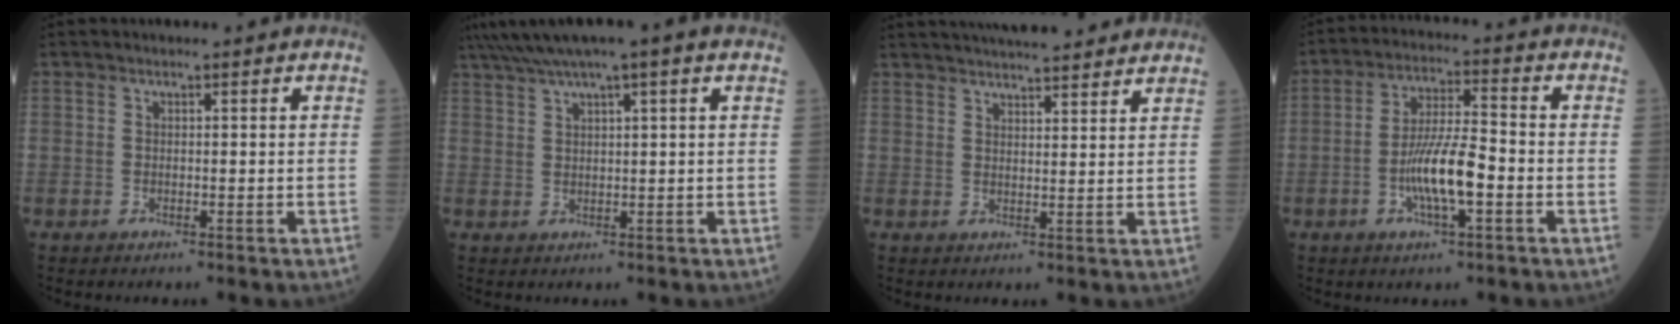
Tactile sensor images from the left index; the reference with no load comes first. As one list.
[{"total": 8.5, "force": [6.1, 0.1, 5.9], "torque": [-0.109, 0.045, 0.100]}, {"total": 15.0, "force": [13.5, 2.2, 6.1], "torque": [-0.090, 0.030, 0.185]}, {"total": 8.8, "force": [-2.7, 1.4, 8.2], "torque": [-0.161, -0.001, -0.055]}]